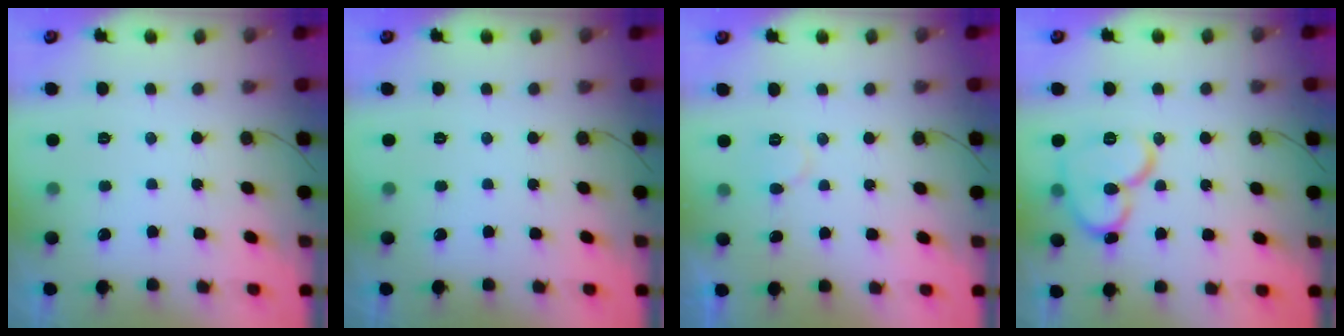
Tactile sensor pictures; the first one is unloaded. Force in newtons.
{"total": 0.0}
{"total": 5.3, "press": 5.3, "slide": 0.5}
{"total": 14.6, "press": 14.4, "slide": 1.9}